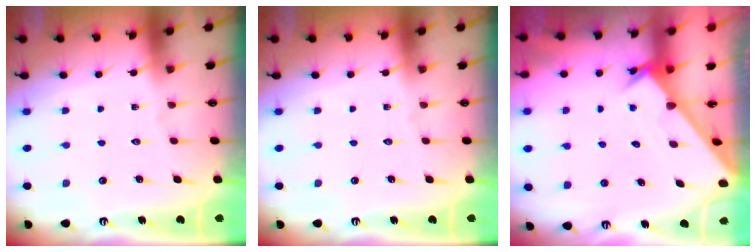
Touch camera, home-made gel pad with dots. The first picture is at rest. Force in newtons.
{"total": 0.0}
{"total": 2.4, "press": 2.4, "slide": 0.2}